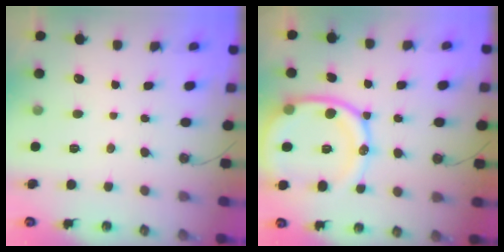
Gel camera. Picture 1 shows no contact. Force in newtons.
{"total": 19.7, "press": 19.6, "slide": 2.3}